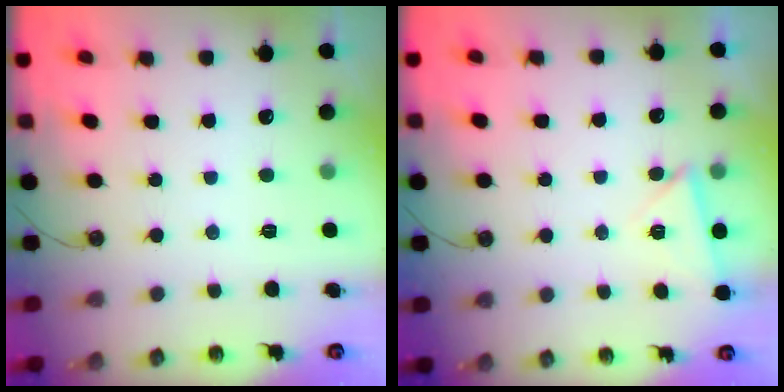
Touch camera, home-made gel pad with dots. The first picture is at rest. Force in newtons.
{"total": 3.9, "press": 3.8, "slide": 0.7}